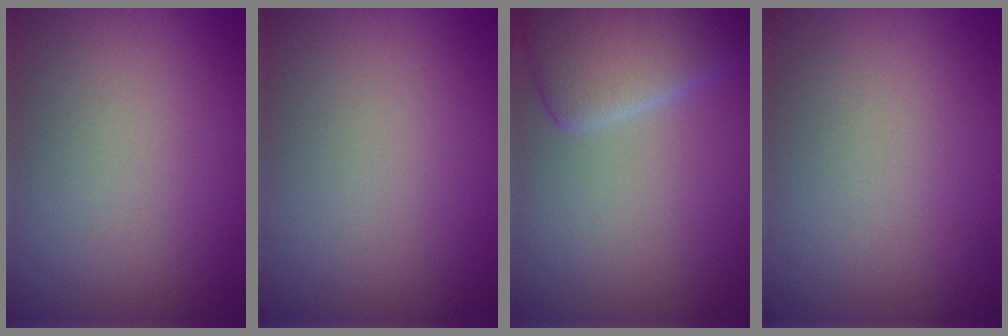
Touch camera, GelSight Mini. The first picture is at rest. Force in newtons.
{"total": 0.0}
{"total": 6.1, "press": 6.1, "slide": 0.6}
{"total": 0.0}